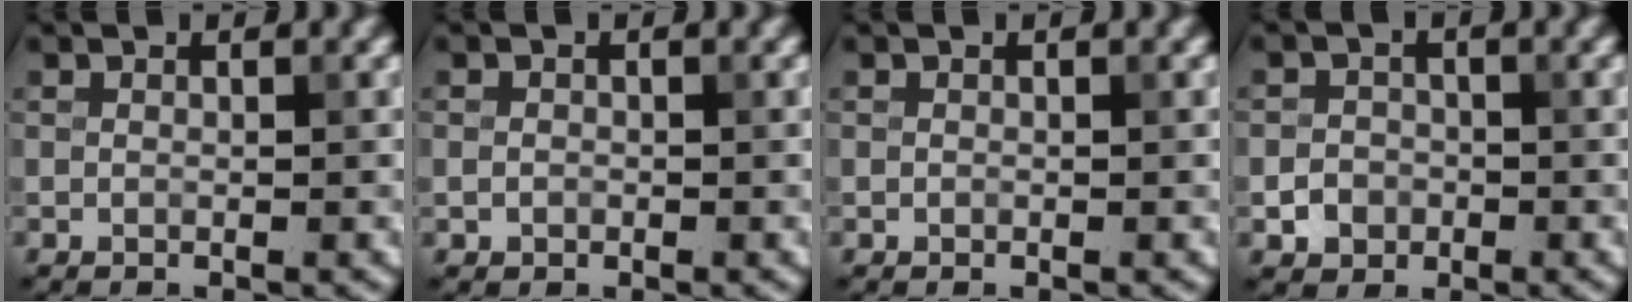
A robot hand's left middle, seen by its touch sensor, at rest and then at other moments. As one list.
[{"total": 0.8, "force": [-0.2, 0.7, 0.2], "torque": [0.000, -0.003, -0.006]}, {"total": 0.0}, {"total": 2.0, "force": [-0.7, 1.8, 0.5], "torque": [0.004, 0.000, -0.017]}]